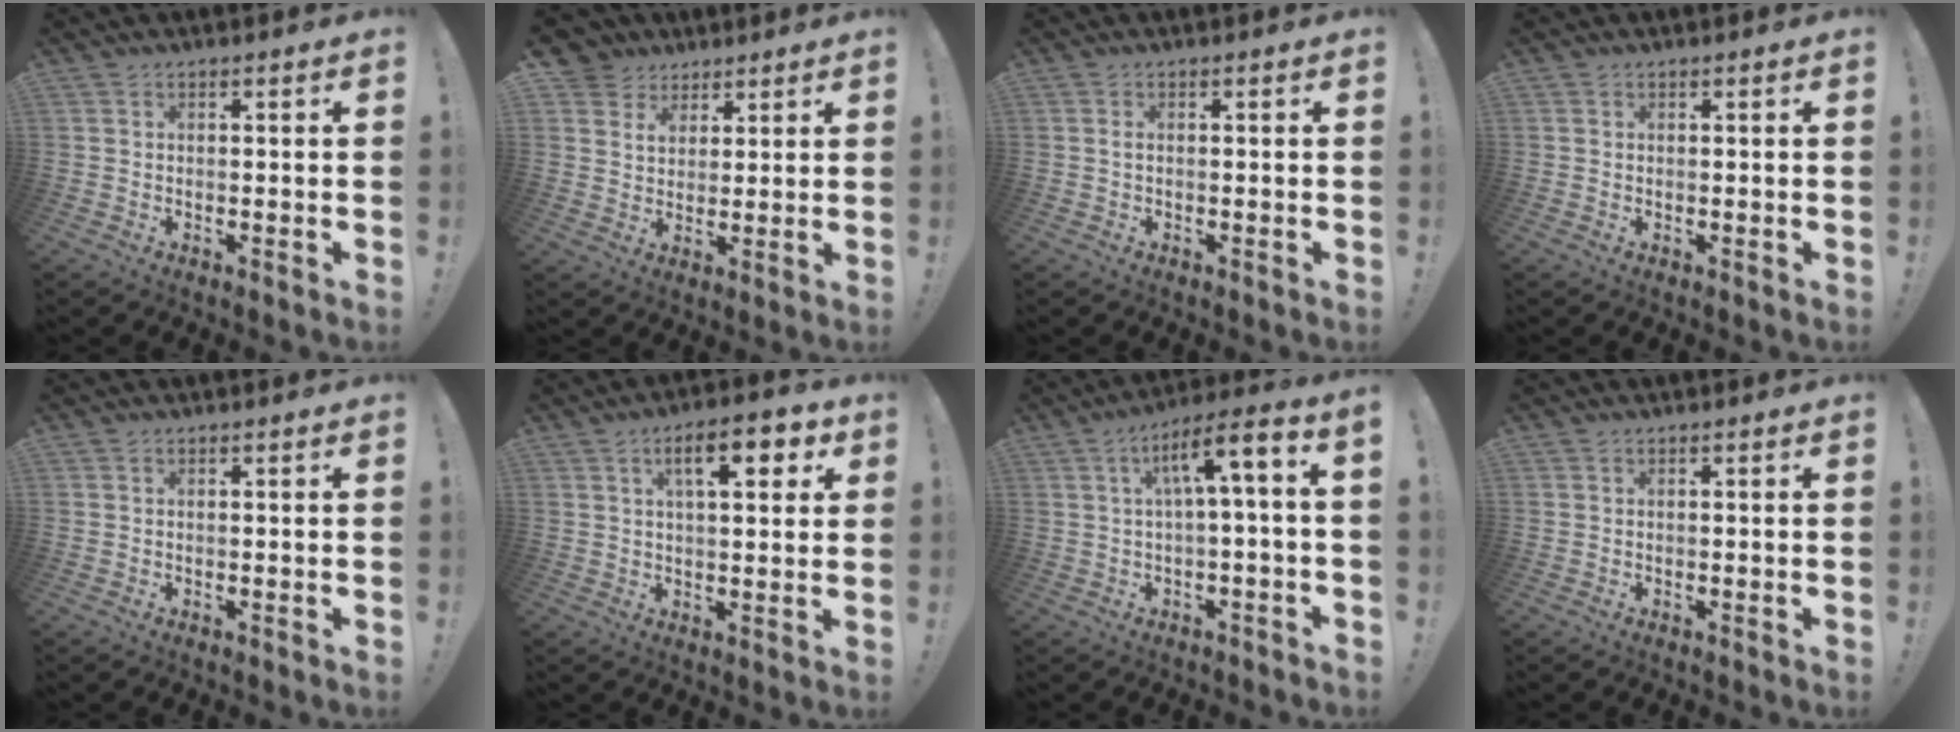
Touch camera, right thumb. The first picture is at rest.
{"total": 6.8, "force": [3.9, 5.6, 0.8], "torque": [-0.012, -0.031, 0.076]}
{"total": 0.7, "force": [-0.1, 0.3, 0.6], "torque": [-0.014, 0.004, -0.002]}
{"total": 0.0}
{"total": 0.0}
{"total": 10.6, "force": [4.1, 3.8, 8.9], "torque": [-0.121, -0.006, 0.061]}
{"total": 8.6, "force": [0.9, 1.3, 8.5], "torque": [-0.133, -0.007, 0.011]}
{"total": 0.0}